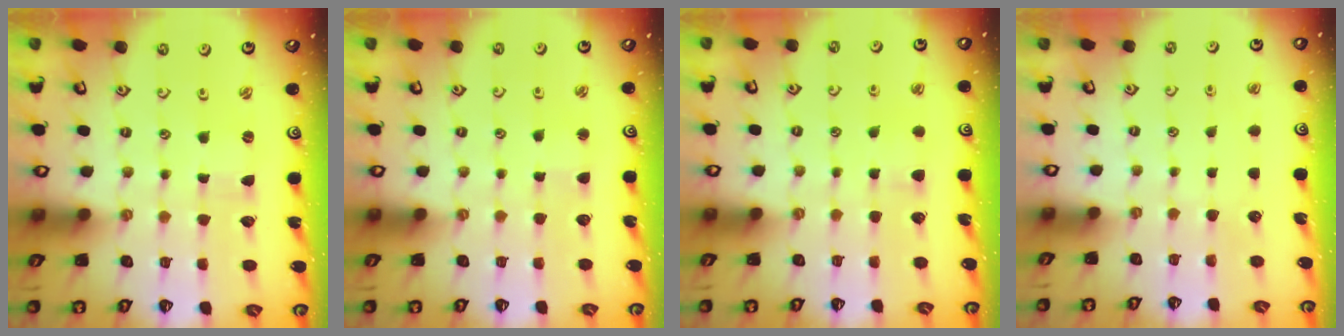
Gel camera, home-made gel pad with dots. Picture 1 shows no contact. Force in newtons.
{"total": 2.0, "press": 2.0, "slide": 0.3}
{"total": 3.7, "press": 3.6, "slide": 0.4}
{"total": 0.0}